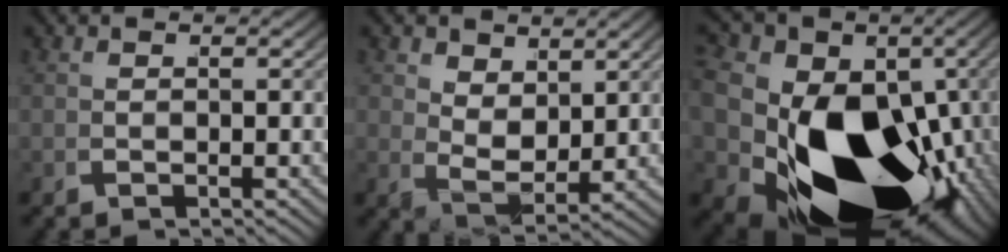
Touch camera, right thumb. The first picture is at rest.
{"total": 4.1, "force": [1.4, 2.6, 2.8], "torque": [-0.055, -0.024, 0.037]}
{"total": 29.2, "force": [-6.3, 18.9, 21.4], "torque": [-0.368, -0.094, -0.054]}